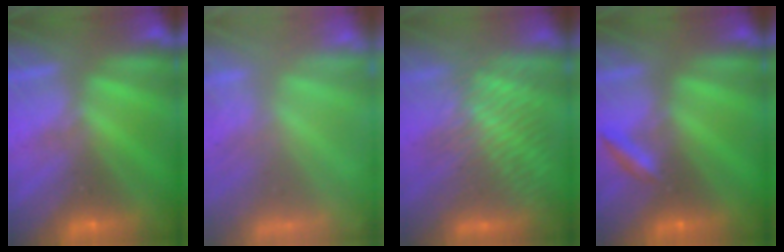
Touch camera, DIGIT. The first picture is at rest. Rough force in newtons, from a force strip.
{"total": 8.8}
{"total": 3.3}
{"total": 2.1}